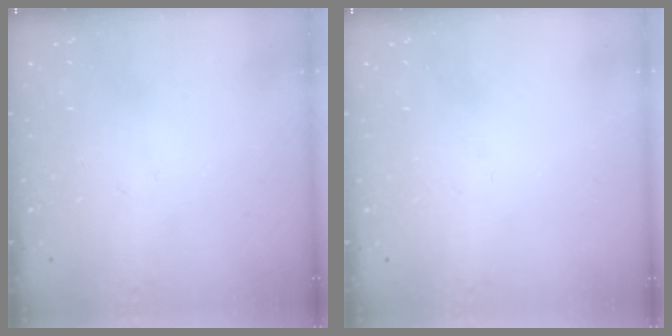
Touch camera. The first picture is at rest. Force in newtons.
{"total": 0.0}